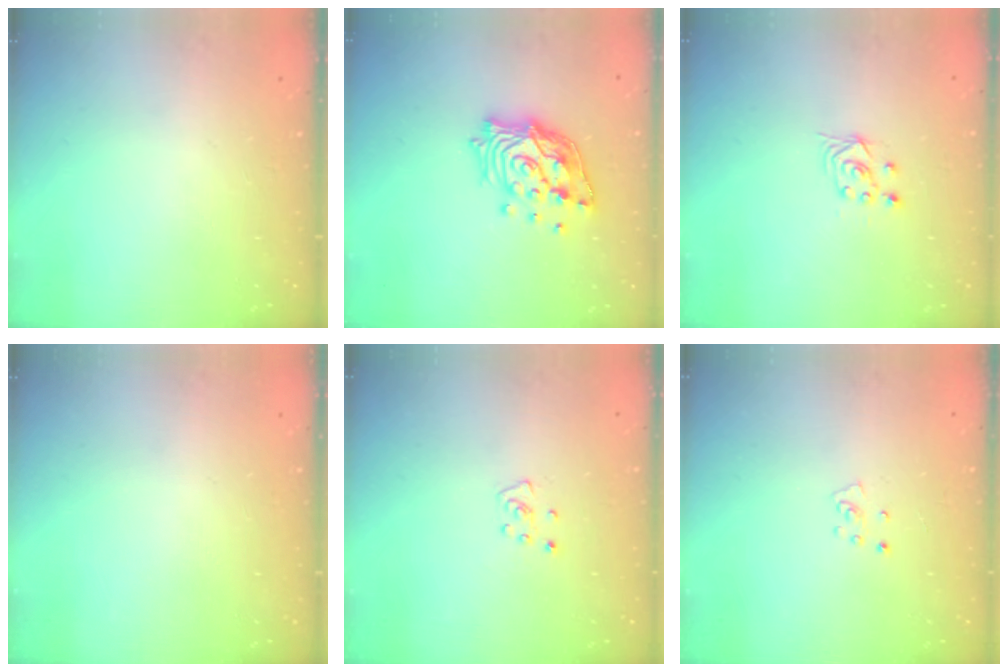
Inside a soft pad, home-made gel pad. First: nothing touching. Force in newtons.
{"total": 15.5, "press": 15.4, "slide": 0.9}
{"total": 2.9, "press": 2.5, "slide": 1.4}
{"total": 0.0}
{"total": 4.3, "press": 4.2, "slide": 0.4}
{"total": 3.5, "press": 3.5, "slide": 0.3}